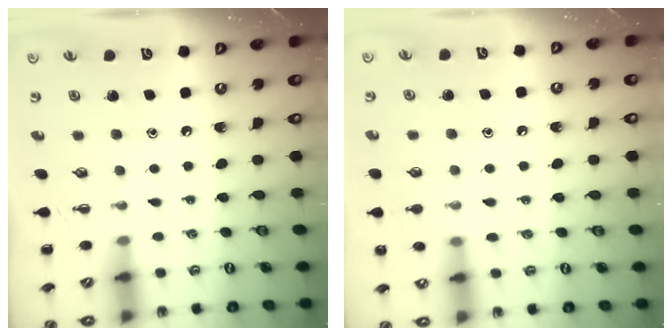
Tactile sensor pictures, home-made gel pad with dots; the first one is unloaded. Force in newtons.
{"total": 5.5, "press": 5.2, "slide": 1.8}